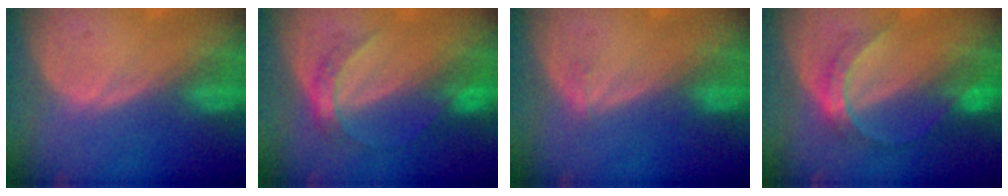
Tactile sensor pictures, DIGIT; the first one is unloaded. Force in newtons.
{"total": 4.8, "press": 4.5, "slide": 1.6}
{"total": 0.9, "press": 0.8, "slide": 0.2}
{"total": 6.7, "press": 5.7, "slide": 3.4}